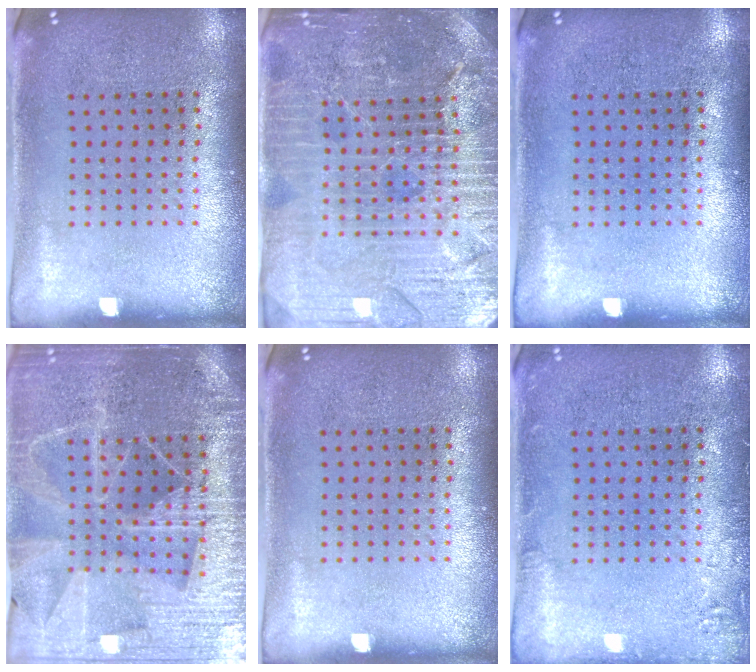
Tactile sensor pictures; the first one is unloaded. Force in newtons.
{"total": 5.0, "press": 4.6, "slide": 1.9}
{"total": 0.0}
{"total": 5.1, "press": 4.6, "slide": 2.3}
{"total": 0.0}
{"total": 1.5, "press": 1.5, "slide": 0.2}